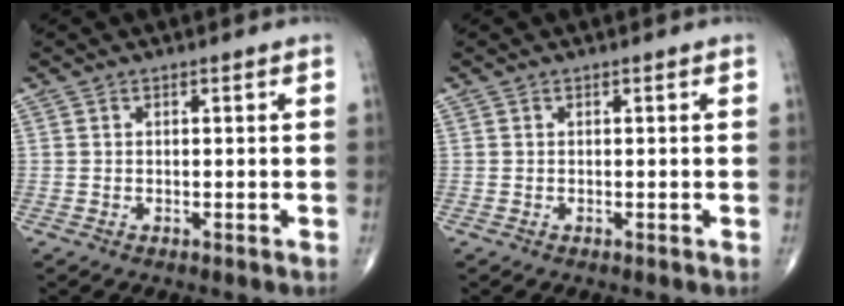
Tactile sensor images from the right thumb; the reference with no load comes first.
{"total": 0.0}